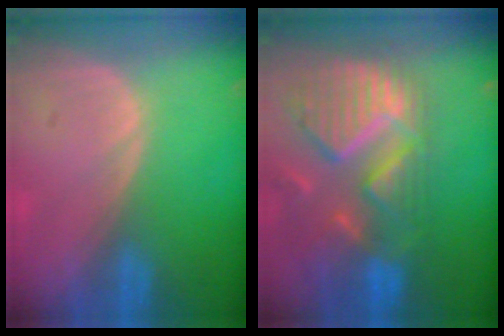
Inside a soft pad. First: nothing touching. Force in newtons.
{"total": 13.0, "press": 11.0, "slide": 7.0}